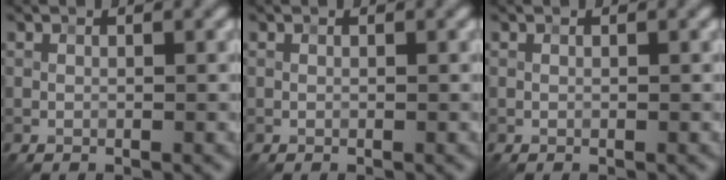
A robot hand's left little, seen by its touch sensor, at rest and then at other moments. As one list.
[{"total": 0.0}, {"total": 0.0}]